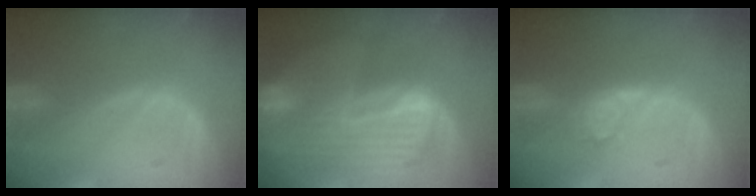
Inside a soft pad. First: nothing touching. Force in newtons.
{"total": 9.8, "press": 8.4, "slide": 5.0}
{"total": 3.9, "press": 3.4, "slide": 1.9}